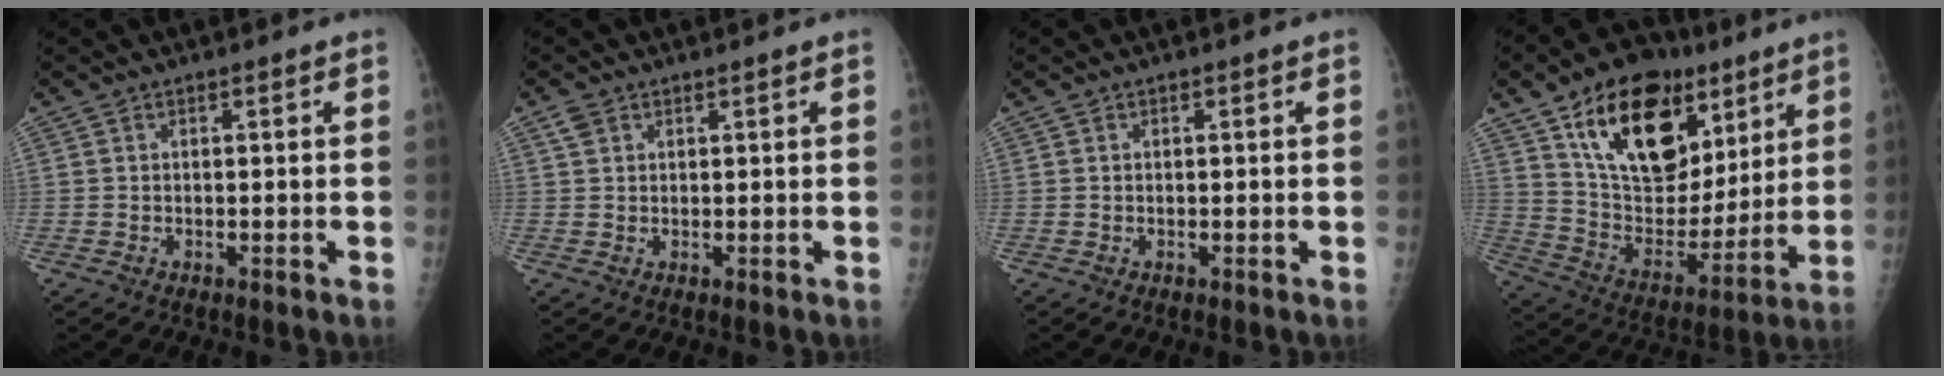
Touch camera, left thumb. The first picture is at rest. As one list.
[{"total": 1.7, "force": [1.0, 1.2, 0.8], "torque": [-0.007, 0.004, 0.020]}, {"total": 0.0}, {"total": 24.2, "force": [12.2, 14.6, 15.0], "torque": [-0.202, -0.036, 0.212]}]